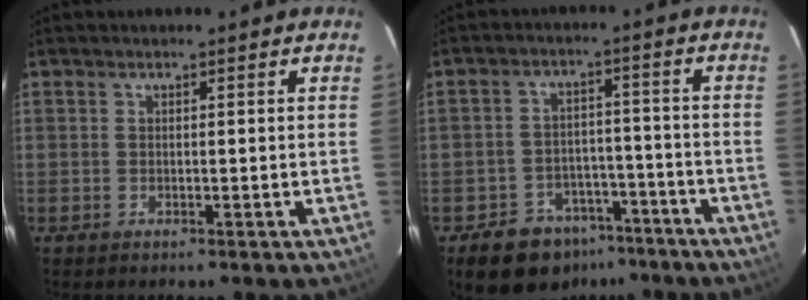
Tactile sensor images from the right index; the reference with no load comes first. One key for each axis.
{"total": 11.4, "fx": -7.8, "fy": 7.6, "fz": 3.5, "tx": -0.084, "ty": 0.025, "tz": -0.097}